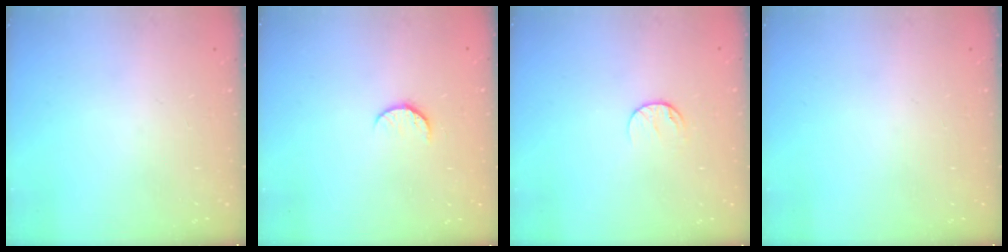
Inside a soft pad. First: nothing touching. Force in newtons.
{"total": 5.9, "press": 5.9, "slide": 0.5}
{"total": 6.8, "press": 6.8, "slide": 0.4}
{"total": 0.0}